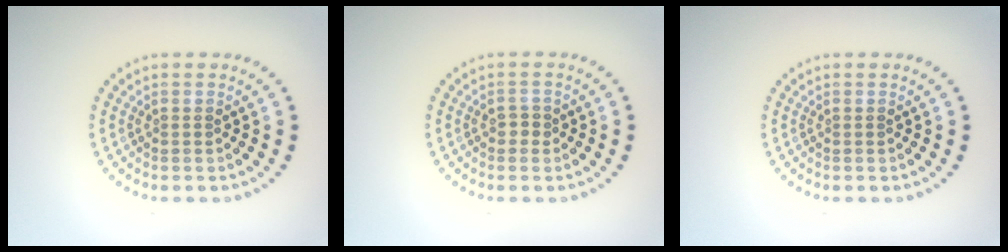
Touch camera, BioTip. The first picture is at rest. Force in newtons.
{"total": 1.0, "press": 1.0, "slide": 0.3}
{"total": 0.0}